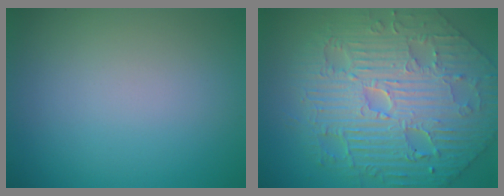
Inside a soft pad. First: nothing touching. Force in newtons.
{"total": 9.4, "press": 7.1, "slide": 6.3}